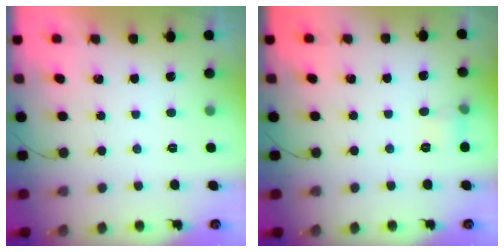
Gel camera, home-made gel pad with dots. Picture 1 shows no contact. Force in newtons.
{"total": 5.5, "press": 5.2, "slide": 1.7}